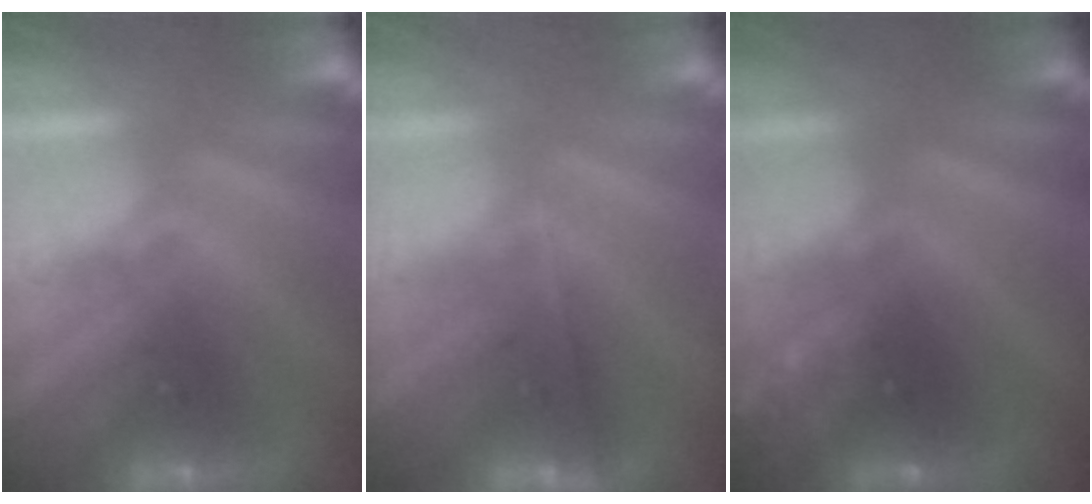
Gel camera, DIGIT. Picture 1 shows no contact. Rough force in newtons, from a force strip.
{"total": 1.8}
{"total": 2.4}